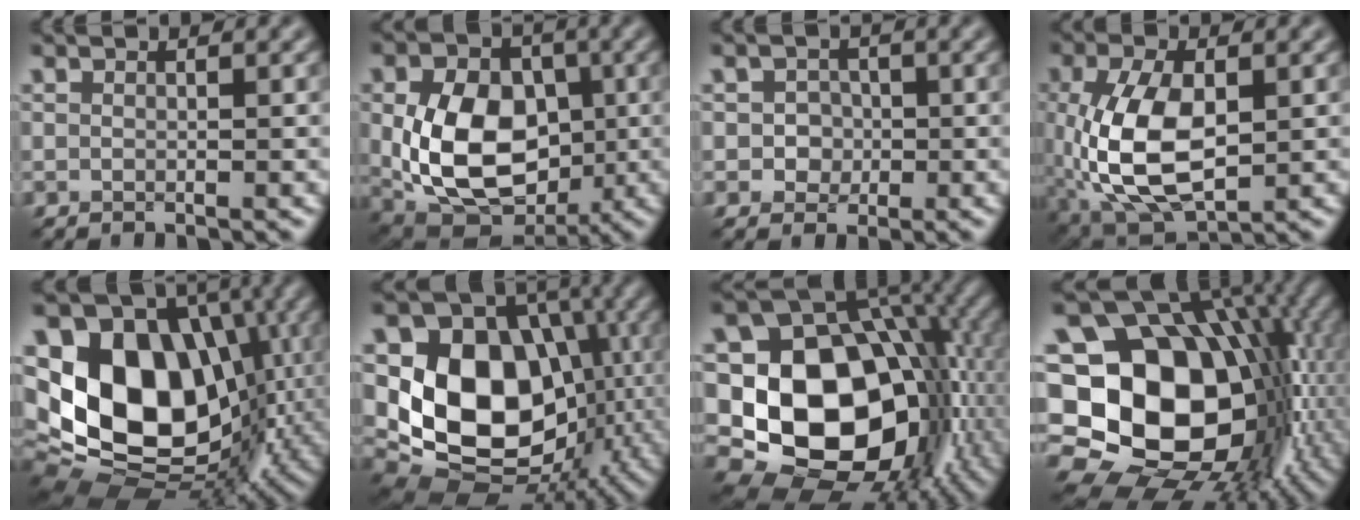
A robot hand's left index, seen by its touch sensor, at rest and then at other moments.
{"total": 11.5, "force": [-0.7, 8.2, 8.0], "torque": [-0.153, -0.018, -0.004]}
{"total": 1.9, "force": [-0.3, 1.7, 0.6], "torque": [0.004, 0.000, -0.012]}
{"total": 9.5, "force": [-0.8, 5.1, 8.0], "torque": [-0.178, -0.007, -0.012]}
{"total": 16.0, "force": [-0.8, 11.5, 11.1], "torque": [-0.197, -0.001, -0.019]}
{"total": 14.1, "force": [-0.8, 11.0, 8.8], "torque": [-0.146, -0.014, -0.022]}
{"total": 17.1, "force": [-2.2, 12.6, 11.3], "torque": [-0.167, -0.015, -0.029]}
{"total": 20.0, "force": [-1.7, 15.6, 12.4], "torque": [-0.198, -0.009, -0.029]}